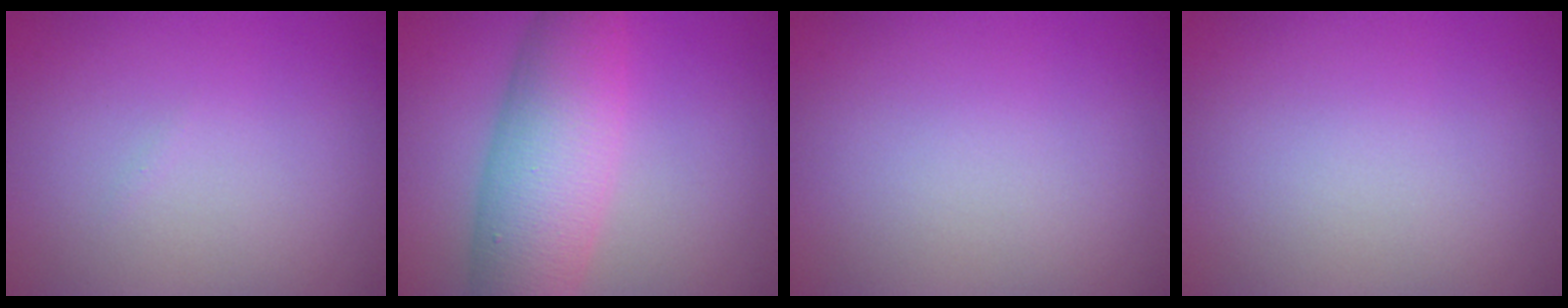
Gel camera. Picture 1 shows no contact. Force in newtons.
{"total": 8.0, "press": 8.0, "slide": 0.1}
{"total": 0.0}
{"total": 0.0}